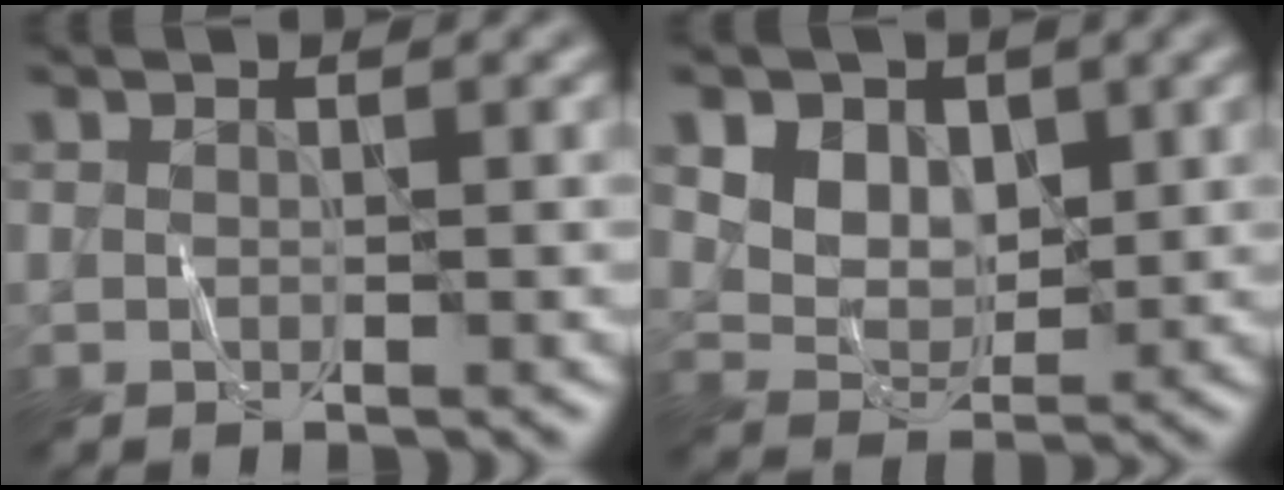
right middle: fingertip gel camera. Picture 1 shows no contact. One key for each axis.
{"total": 6.7, "fx": 3.3, "fy": 4.8, "fz": 3.2, "tx": -0.072, "ty": 0.004, "tz": 0.062}